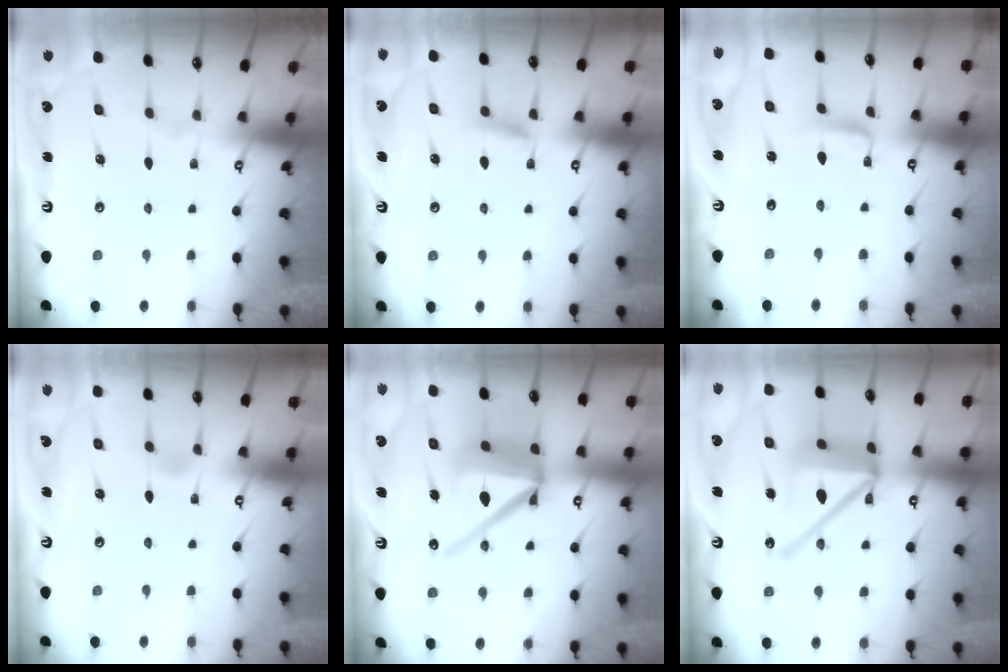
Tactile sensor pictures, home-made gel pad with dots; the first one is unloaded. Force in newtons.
{"total": 6.0, "press": 6.0, "slide": 0.7}
{"total": 4.0, "press": 4.0, "slide": 0.2}
{"total": 3.0, "press": 3.0, "slide": 0.4}
{"total": 16.7, "press": 16.5, "slide": 2.5}
{"total": 17.7, "press": 17.5, "slide": 2.3}